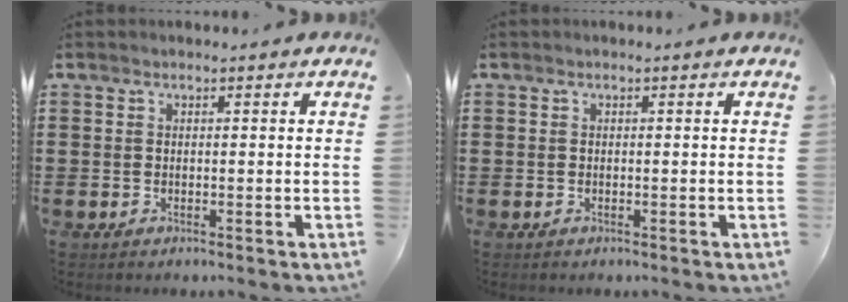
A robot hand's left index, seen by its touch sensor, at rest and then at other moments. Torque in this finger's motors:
{"motor_torque": [0.00, 0.00, 0.00, 0.00]}